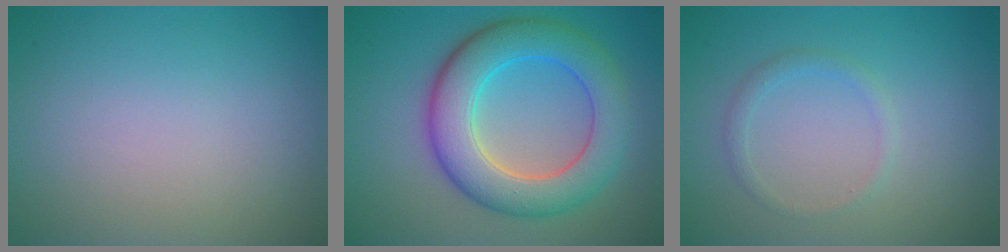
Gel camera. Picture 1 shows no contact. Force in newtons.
{"total": 7.9, "press": 7.9, "slide": 0.1}
{"total": 1.2, "press": 1.1, "slide": 0.1}